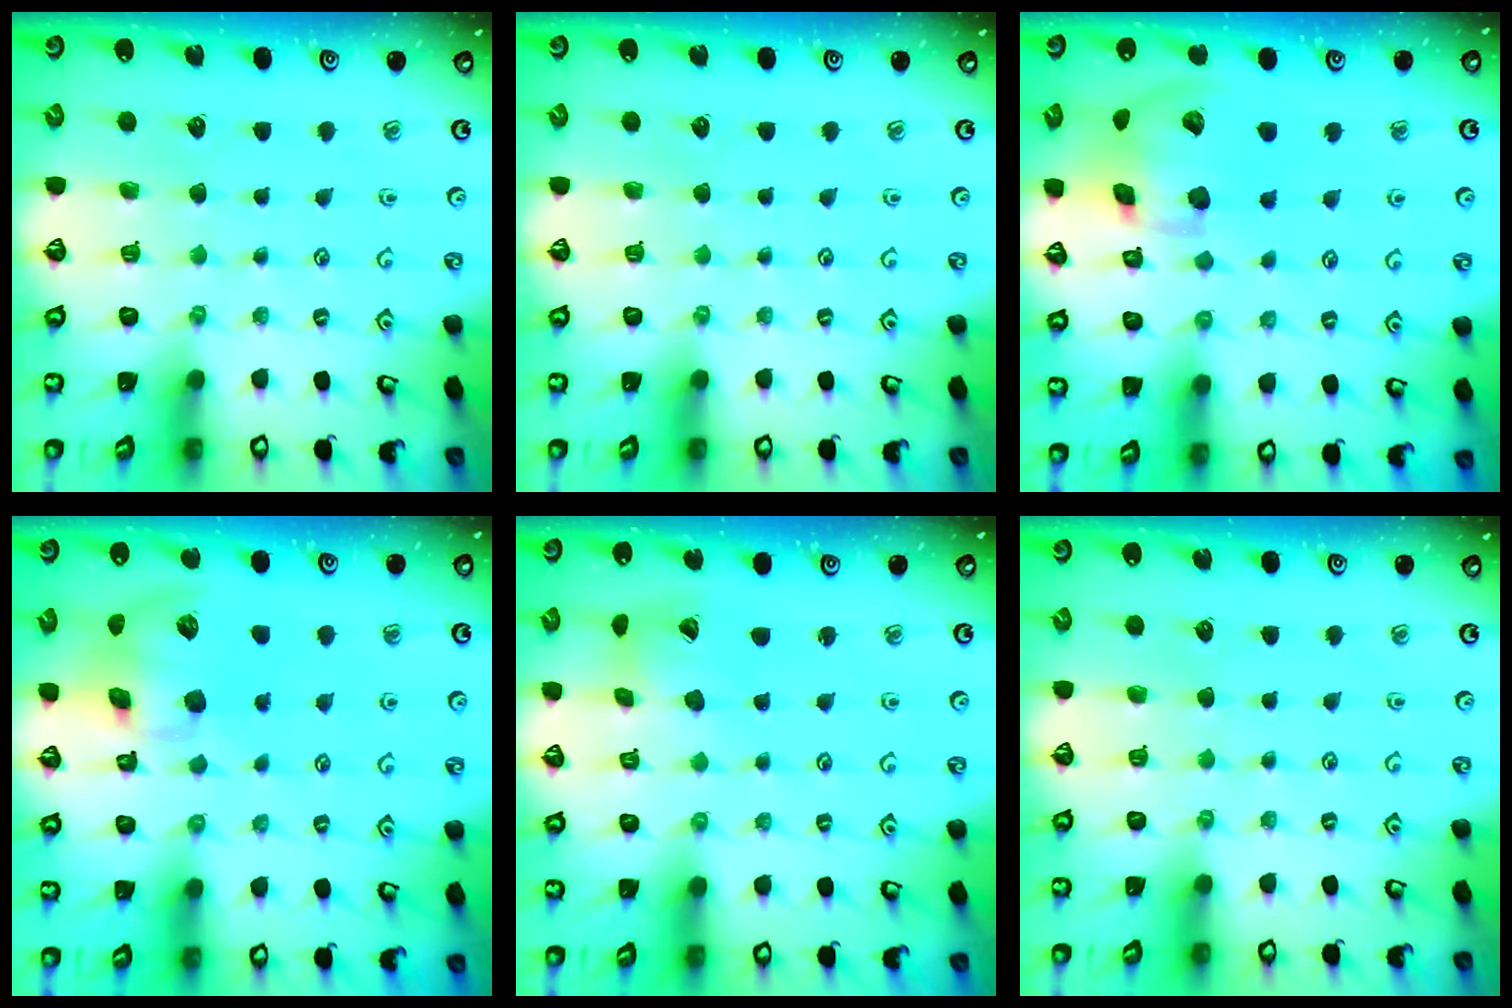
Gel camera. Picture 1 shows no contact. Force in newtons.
{"total": 0.0}
{"total": 18.1, "press": 17.9, "slide": 2.9}
{"total": 12.8, "press": 12.6, "slide": 2.0}
{"total": 9.0, "press": 8.9, "slide": 1.3}
{"total": 0.0}